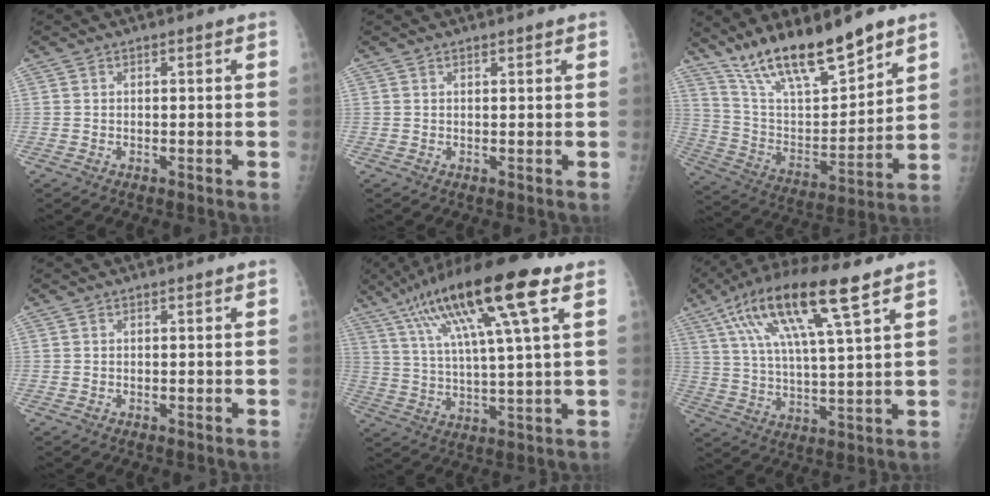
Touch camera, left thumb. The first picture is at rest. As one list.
[{"total": 0.6, "force": [0.5, 0.1, 0.2], "torque": [-0.005, -0.003, 0.009]}, {"total": 18.9, "force": [14.2, 5.0, 11.5], "torque": [-0.164, -0.075, 0.262]}, {"total": 0.0}, {"total": 20.4, "force": [9.9, 3.2, 17.6], "torque": [-0.316, -0.004, 0.169]}, {"total": 17.9, "force": [9.0, 3.5, 15.1], "torque": [-0.286, -0.010, 0.164]}]